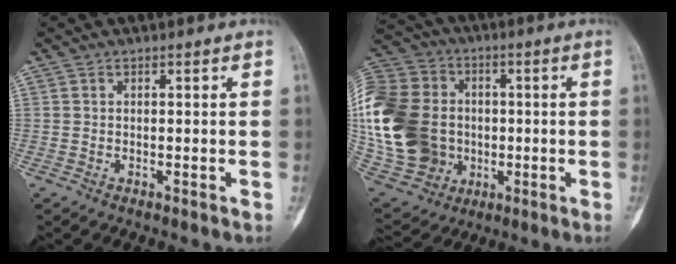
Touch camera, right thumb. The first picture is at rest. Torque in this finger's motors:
{"motor_torque": [0.28, 3.30, 2.00, -0.12, 0.30]}